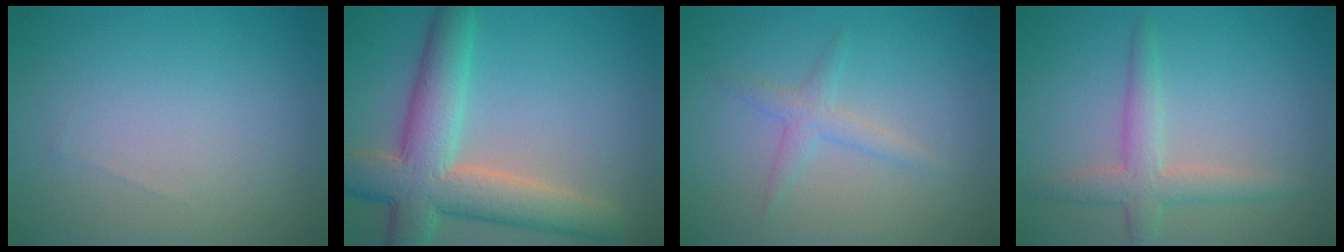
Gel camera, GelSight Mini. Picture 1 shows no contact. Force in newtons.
{"total": 8.3, "press": 8.3, "slide": 0.7}
{"total": 1.8, "press": 1.8, "slide": 0.1}
{"total": 3.0, "press": 3.0, "slide": 0.1}